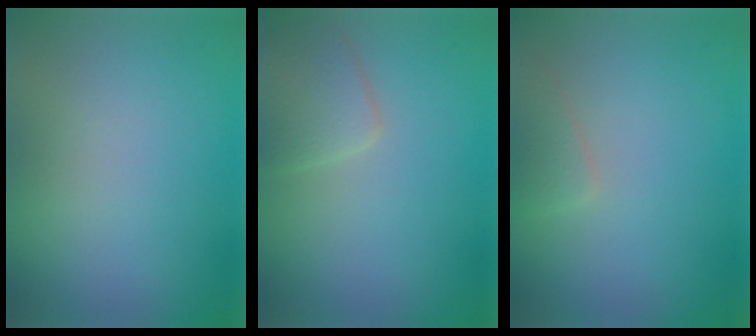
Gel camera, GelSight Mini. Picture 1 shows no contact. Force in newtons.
{"total": 2.5, "press": 2.5, "slide": 0.1}
{"total": 1.2, "press": 1.2, "slide": 0.1}